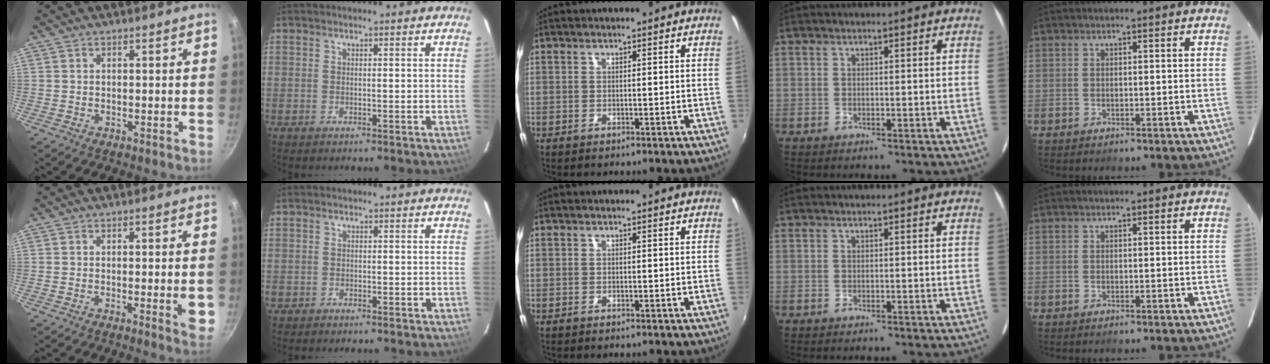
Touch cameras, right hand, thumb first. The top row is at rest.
{"thumb": {"total": 4.5, "force": [-0.8, 0.9, 4.3], "torque": [-0.054, -0.003, -0.012]}, "index": {"total": 0.8, "force": [-0.4, 0.6, -0.1], "torque": [-0.001, 0.003, -0.006]}}